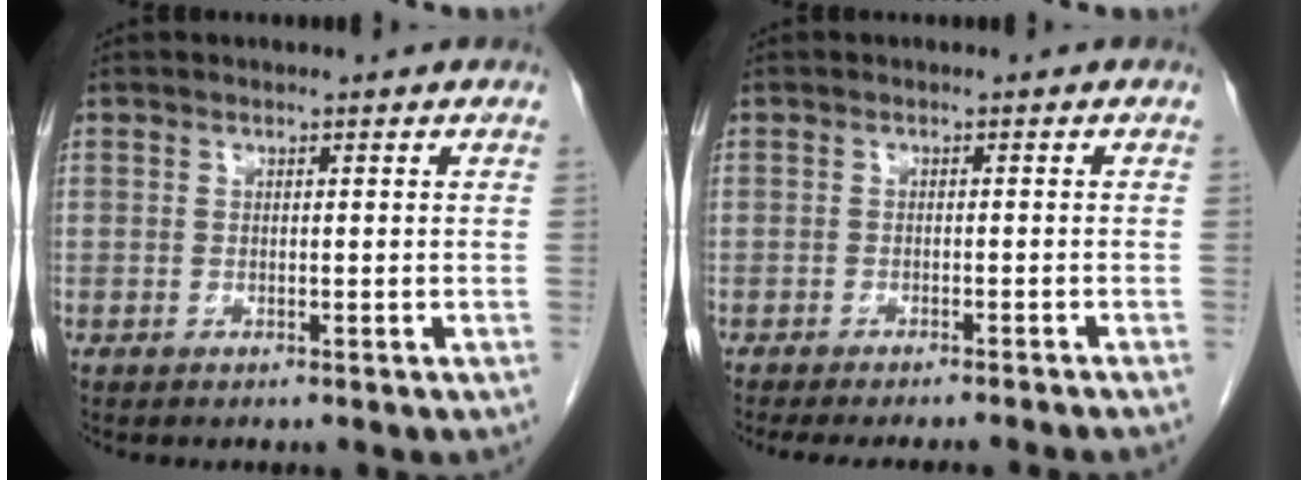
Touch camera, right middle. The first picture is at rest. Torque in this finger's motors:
{"motor_torque": [0.72, -0.67, 0.06, 0.05]}